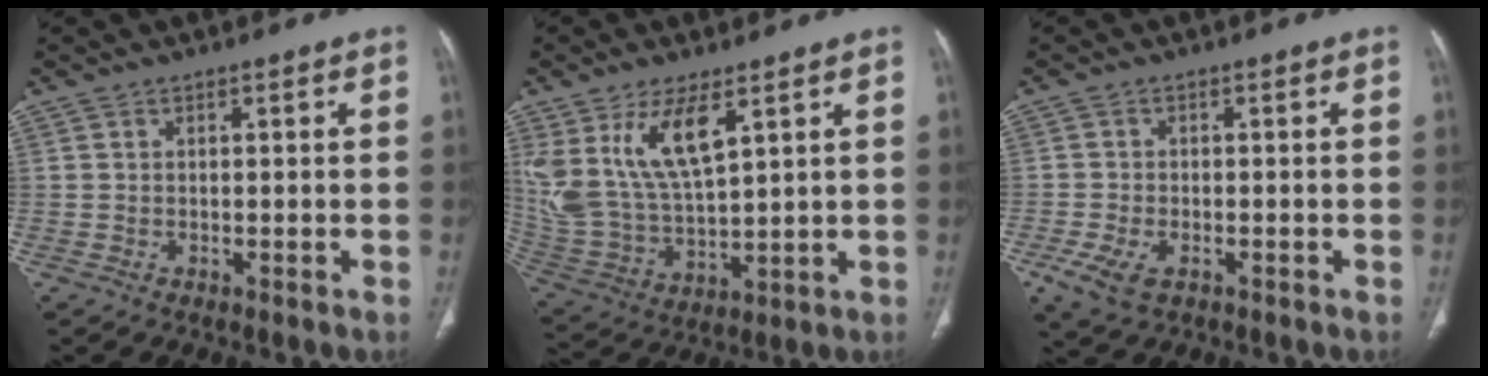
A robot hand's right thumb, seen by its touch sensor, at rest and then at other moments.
{"total": 15.3, "force": [7.2, 6.5, 11.8], "torque": [-0.230, -0.029, 0.157]}
{"total": 4.0, "force": [-2.1, 1.8, 2.8], "torque": [-0.074, -0.003, -0.042]}